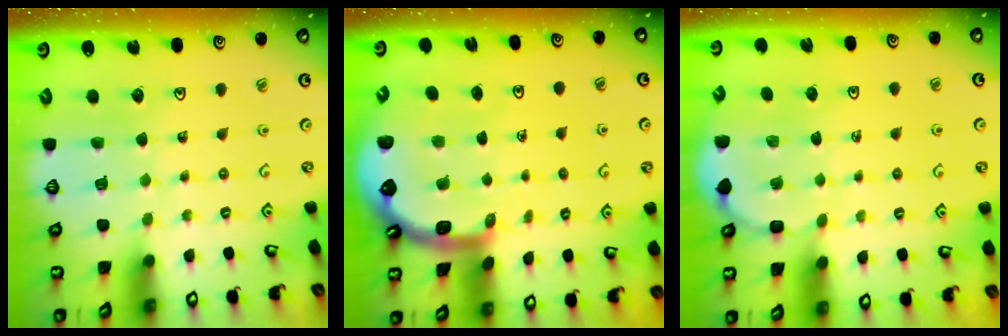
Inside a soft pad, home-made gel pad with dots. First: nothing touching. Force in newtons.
{"total": 4.0, "press": 3.9, "slide": 0.4}
{"total": 3.9, "press": 3.8, "slide": 0.9}